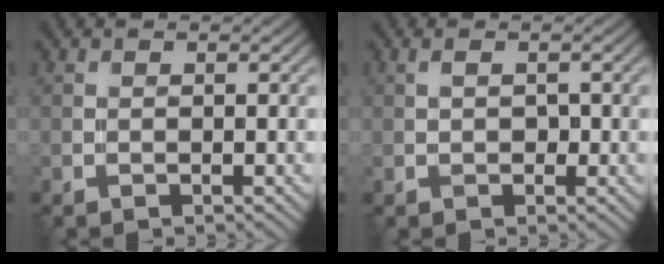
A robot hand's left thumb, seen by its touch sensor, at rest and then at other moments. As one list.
[{"total": 0.0}]